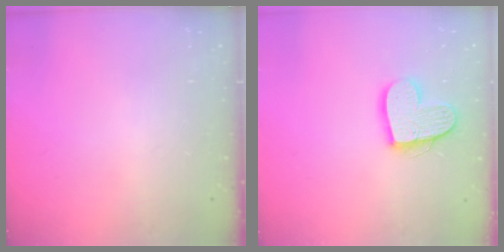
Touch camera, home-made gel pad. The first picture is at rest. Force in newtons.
{"total": 13.4, "press": 13.4, "slide": 0.8}